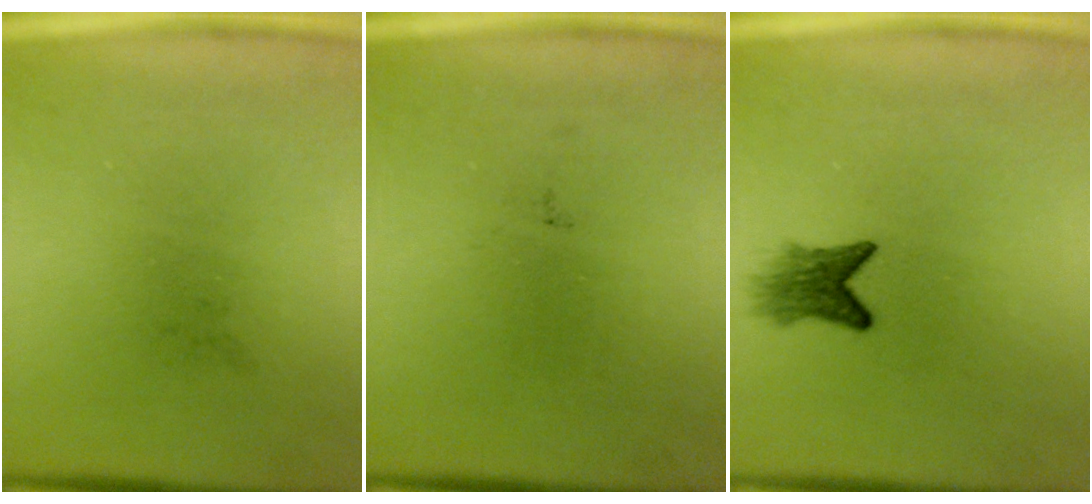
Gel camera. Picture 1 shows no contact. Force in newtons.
{"total": 0.0}
{"total": 3.3}